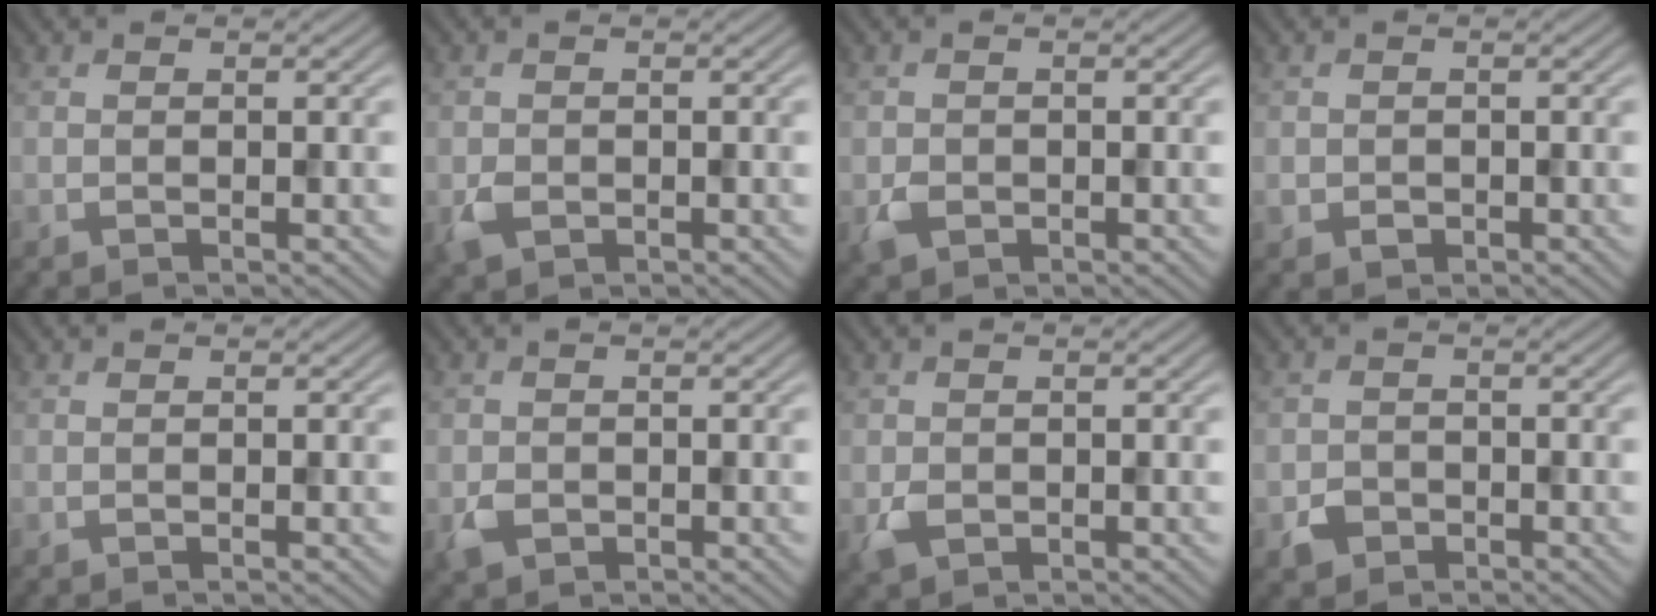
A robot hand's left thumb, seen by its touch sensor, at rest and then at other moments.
{"total": 2.2, "force": [-0.6, 1.8, 1.1], "torque": [-0.025, -0.009, -0.013]}
{"total": 2.1, "force": [-0.7, 1.8, 0.9], "torque": [-0.020, -0.009, -0.016]}
{"total": 1.3, "force": [-0.4, 1.2, 0.4], "torque": [-0.009, -0.009, -0.007]}
{"total": 0.0}
{"total": 2.1, "force": [-0.7, 1.7, 1.0], "torque": [-0.020, -0.009, -0.016]}
{"total": 2.1, "force": [-0.4, 1.7, 1.1], "torque": [-0.025, -0.009, -0.009]}
{"total": 2.2, "force": [-1.3, 1.7, 0.7], "torque": [-0.008, -0.003, -0.027]}